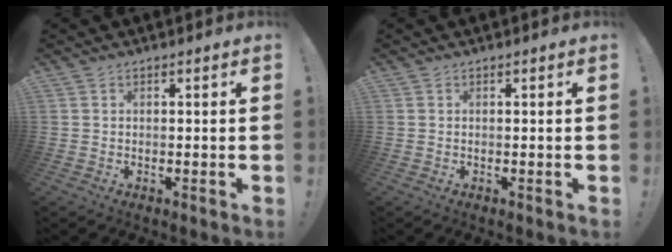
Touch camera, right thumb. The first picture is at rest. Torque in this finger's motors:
{"motor_torque": [-0.13, -0.26, -0.02, -0.03, 0.05]}